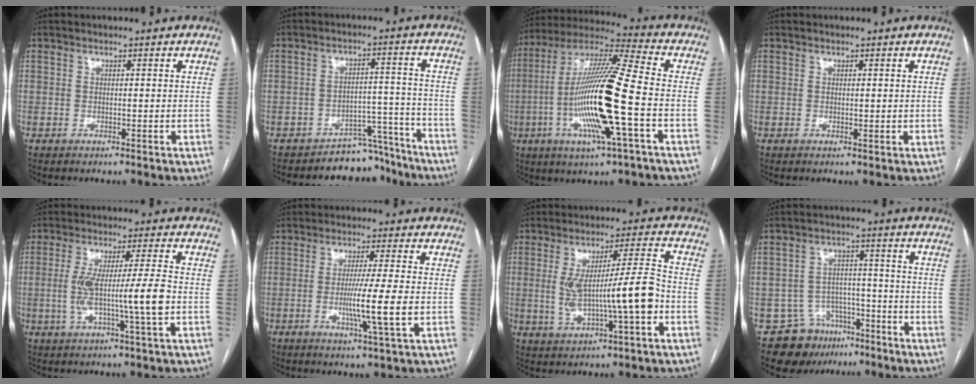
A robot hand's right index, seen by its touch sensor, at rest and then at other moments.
{"total": 7.9, "force": [-7.2, 3.1, -0.4], "torque": [0.031, 0.059, -0.102]}
{"total": 18.9, "force": [-4.3, 0.6, 18.4], "torque": [-0.371, -0.009, -0.087]}
{"total": 0.7, "force": [0.1, 0.4, 0.6], "torque": [-0.007, -0.002, 0.003]}
{"total": 10.1, "force": [-1.5, -0.5, 10.0], "torque": [-0.187, 0.003, -0.027]}
{"total": 8.1, "force": [-1.5, -1.1, 7.8], "torque": [-0.139, -0.020, -0.028]}
{"total": 11.9, "force": [-1.8, 1.0, 11.7], "torque": [-0.213, 0.012, -0.025]}
{"total": 10.0, "force": [-6.8, 7.1, 2.0], "torque": [-0.028, 0.037, -0.099]}